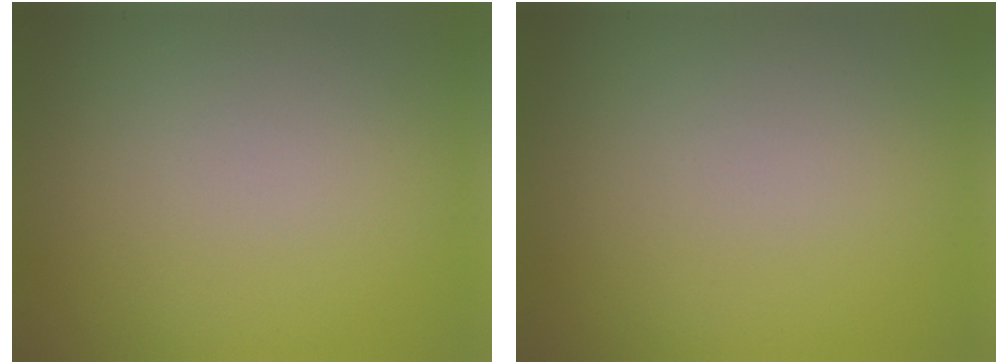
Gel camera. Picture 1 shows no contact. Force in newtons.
{"total": 0.0}